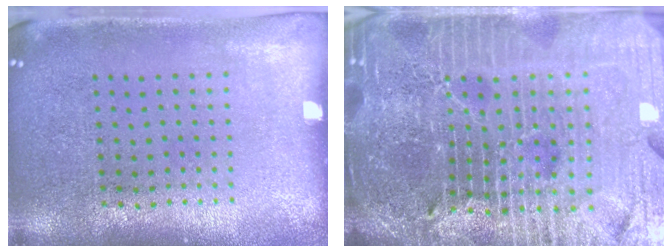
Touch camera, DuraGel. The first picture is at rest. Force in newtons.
{"total": 7.3, "press": 6.3, "slide": 3.6}